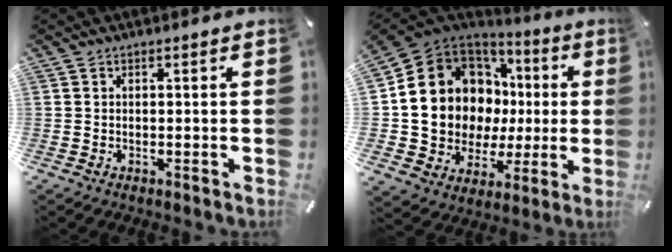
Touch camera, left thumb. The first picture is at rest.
{"total": 16.6, "force": [3.2, 14.3, 7.7], "torque": [-0.154, -0.043, 0.081]}